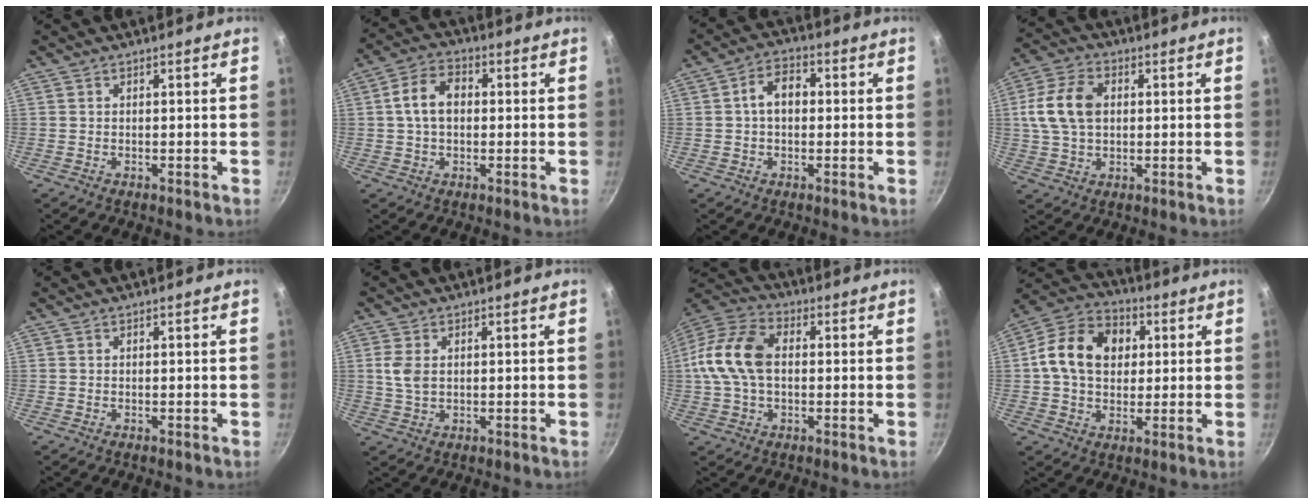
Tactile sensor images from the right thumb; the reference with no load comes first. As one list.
[{"total": 7.9, "force": [0.6, 5.4, 5.7], "torque": [-0.090, 0.022, 0.001]}, {"total": 6.4, "force": [0.4, 4.3, 4.6], "torque": [-0.058, 0.019, -0.002]}, {"total": 11.5, "force": [1.7, 7.8, 8.2], "torque": [-0.147, 0.016, 0.024]}, {"total": 0.0}, {"total": 4.2, "force": [0.8, 2.7, 3.1], "torque": [-0.063, -0.002, 0.016]}, {"total": 14.4, "force": [0.6, 9.4, 10.9], "torque": [-0.203, 0.033, -0.005]}, {"total": 14.9, "force": [2.4, 11.2, 9.5], "torque": [-0.141, 0.019, 0.025]}]